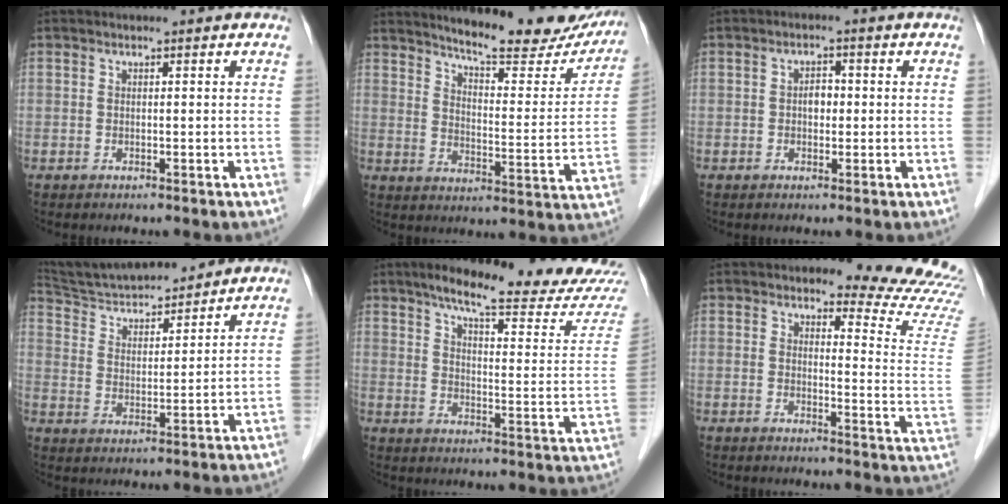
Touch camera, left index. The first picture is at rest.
{"total": 19.9, "force": [17.7, 3.6, 8.2], "torque": [-0.100, -0.044, 0.222]}
{"total": 2.3, "force": [-0.1, 1.5, 1.7], "torque": [-0.028, 0.008, -0.002]}
{"total": 14.9, "force": [13.9, 2.3, 4.8], "torque": [-0.086, 0.020, 0.236]}
{"total": 20.9, "force": [18.6, 0.9, 9.4], "torque": [-0.126, -0.063, 0.234]}
{"total": 13.7, "force": [13.2, 1.6, 3.5], "torque": [-0.019, -0.110, 0.116]}